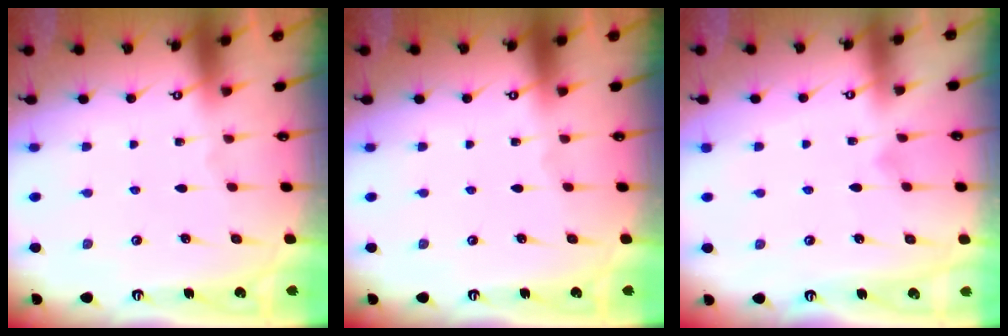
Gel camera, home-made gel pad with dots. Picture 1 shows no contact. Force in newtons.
{"total": 0.0}
{"total": 4.0, "press": 4.0, "slide": 0.2}